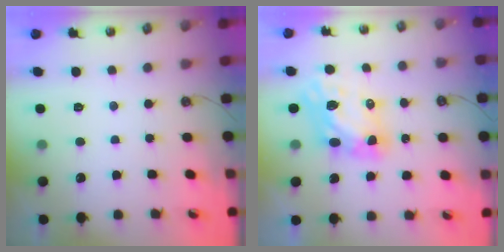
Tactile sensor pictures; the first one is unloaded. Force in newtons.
{"total": 8.0, "press": 7.9, "slide": 0.7}